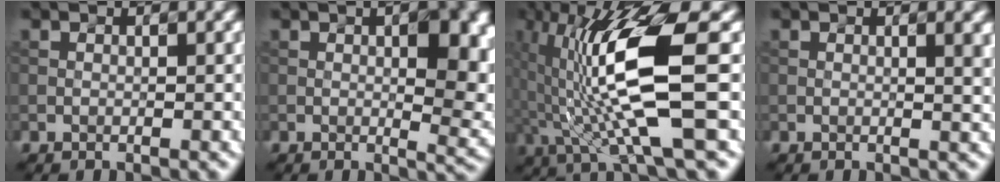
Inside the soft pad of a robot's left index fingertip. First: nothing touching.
{"total": 8.6, "force": [1.5, 3.3, 7.9], "torque": [-0.069, 0.009, 0.027]}
{"total": 10.0, "force": [-0.3, 1.8, 9.8], "torque": [-0.187, -0.001, 0.015]}
{"total": 2.5, "force": [0.7, 0.9, 2.2], "torque": [-0.016, 0.006, 0.007]}